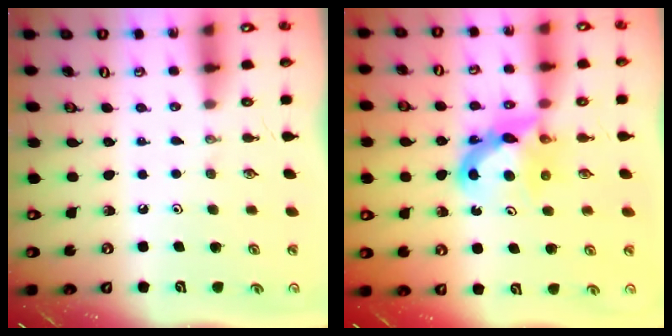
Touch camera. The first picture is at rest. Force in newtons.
{"total": 7.8, "press": 7.8, "slide": 0.7}